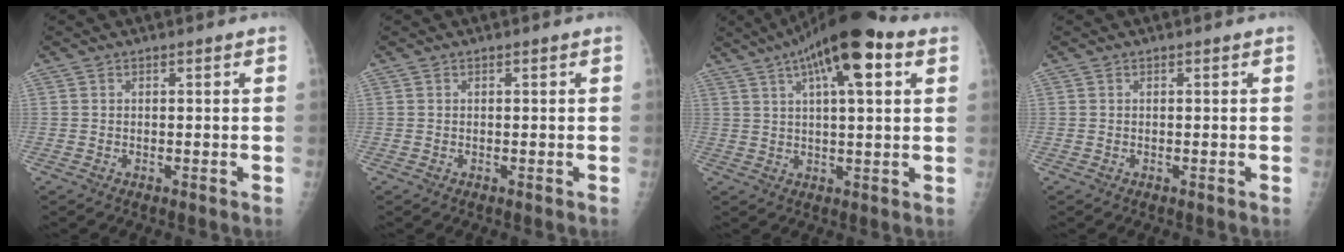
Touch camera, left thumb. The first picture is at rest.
{"total": 0.0}
{"total": 15.1, "force": [7.0, 4.4, 12.7], "torque": [-0.186, 0.011, 0.105]}
{"total": 0.0}